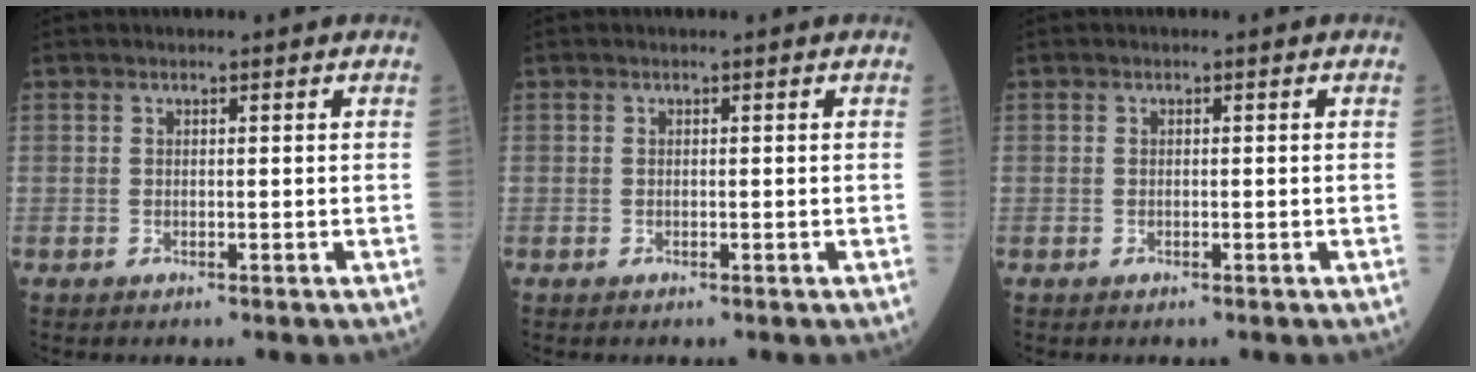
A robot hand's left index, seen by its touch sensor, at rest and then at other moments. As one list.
[{"total": 0.0}, {"total": 0.0}]